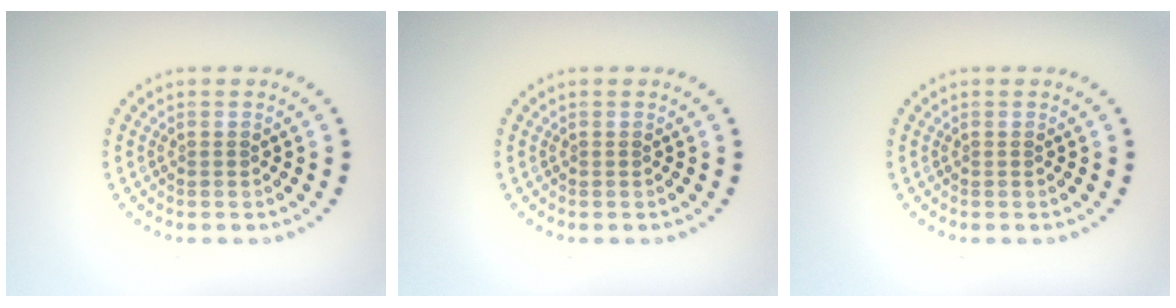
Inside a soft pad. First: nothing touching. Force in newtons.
{"total": 0.0}
{"total": 0.0}